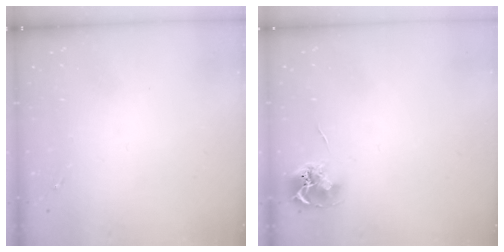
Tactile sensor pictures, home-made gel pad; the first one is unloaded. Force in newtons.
{"total": 7.6, "press": 7.5, "slide": 0.6}